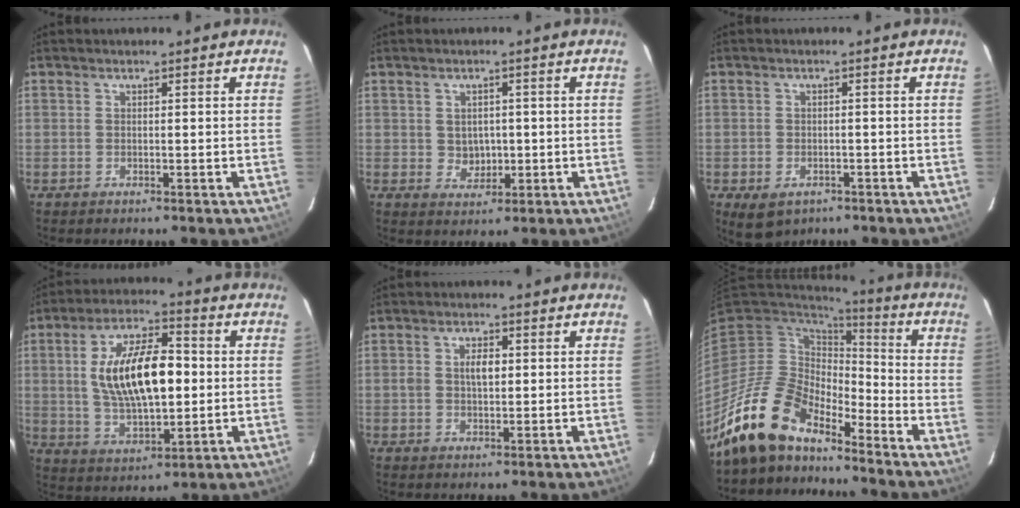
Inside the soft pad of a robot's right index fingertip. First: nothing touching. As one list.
[{"total": 3.8, "force": [0.0, 3.4, 1.6], "torque": [-0.028, 0.005, 0.008]}, {"total": 5.4, "force": [-2.9, 3.7, 2.6], "torque": [-0.054, -0.009, -0.035]}, {"total": 16.7, "force": [1.1, 7.0, 15.1], "torque": [-0.279, 0.010, 0.028]}, {"total": 3.7, "force": [0.5, 2.2, 3.0], "torque": [-0.051, 0.008, 0.009]}, {"total": 14.5, "force": [-12.2, 5.4, 5.6], "torque": [-0.108, 0.008, -0.231]}]